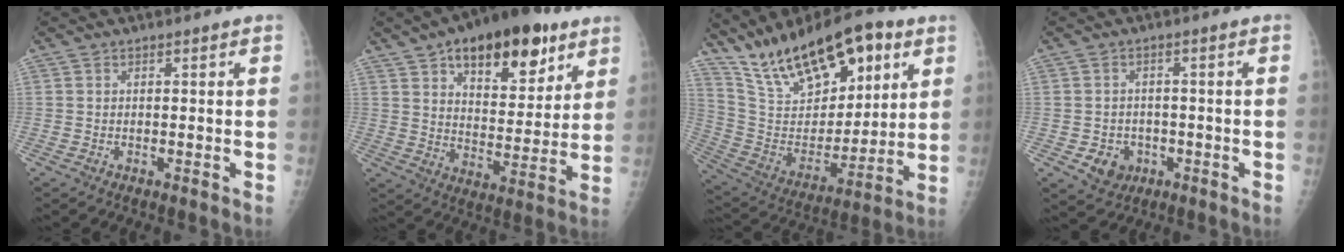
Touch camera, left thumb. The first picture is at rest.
{"total": 20.8, "force": [11.7, 10.1, 13.9], "torque": [-0.163, -0.043, 0.183]}
{"total": 23.4, "force": [14.2, 10.7, 15.2], "torque": [-0.219, -0.043, 0.260]}
{"total": 4.9, "force": [-1.7, 4.3, 1.8], "torque": [-0.009, 0.008, -0.017]}